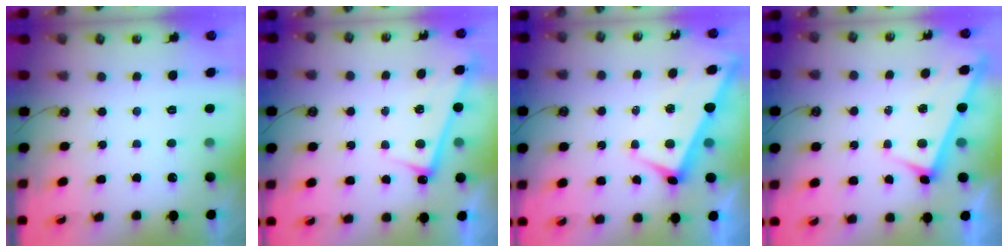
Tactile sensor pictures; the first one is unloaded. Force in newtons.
{"total": 2.9, "press": 2.8, "slide": 0.3}
{"total": 2.6, "press": 2.5, "slide": 0.7}
{"total": 2.9, "press": 2.9, "slide": 0.1}